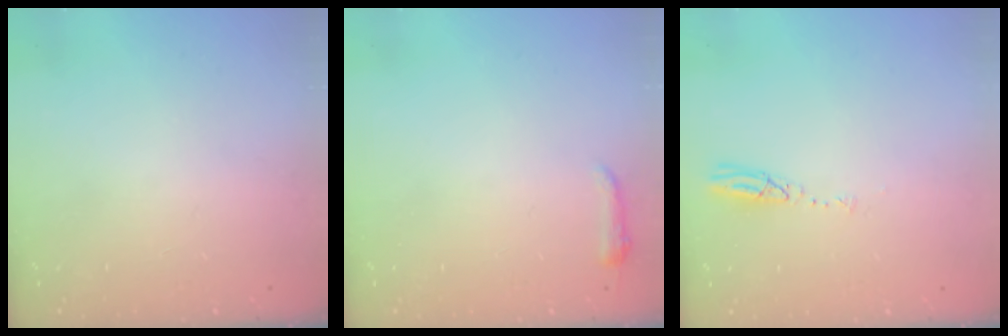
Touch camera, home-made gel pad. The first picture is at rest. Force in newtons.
{"total": 3.6, "press": 3.5, "slide": 0.6}
{"total": 3.7, "press": 3.7, "slide": 0.1}